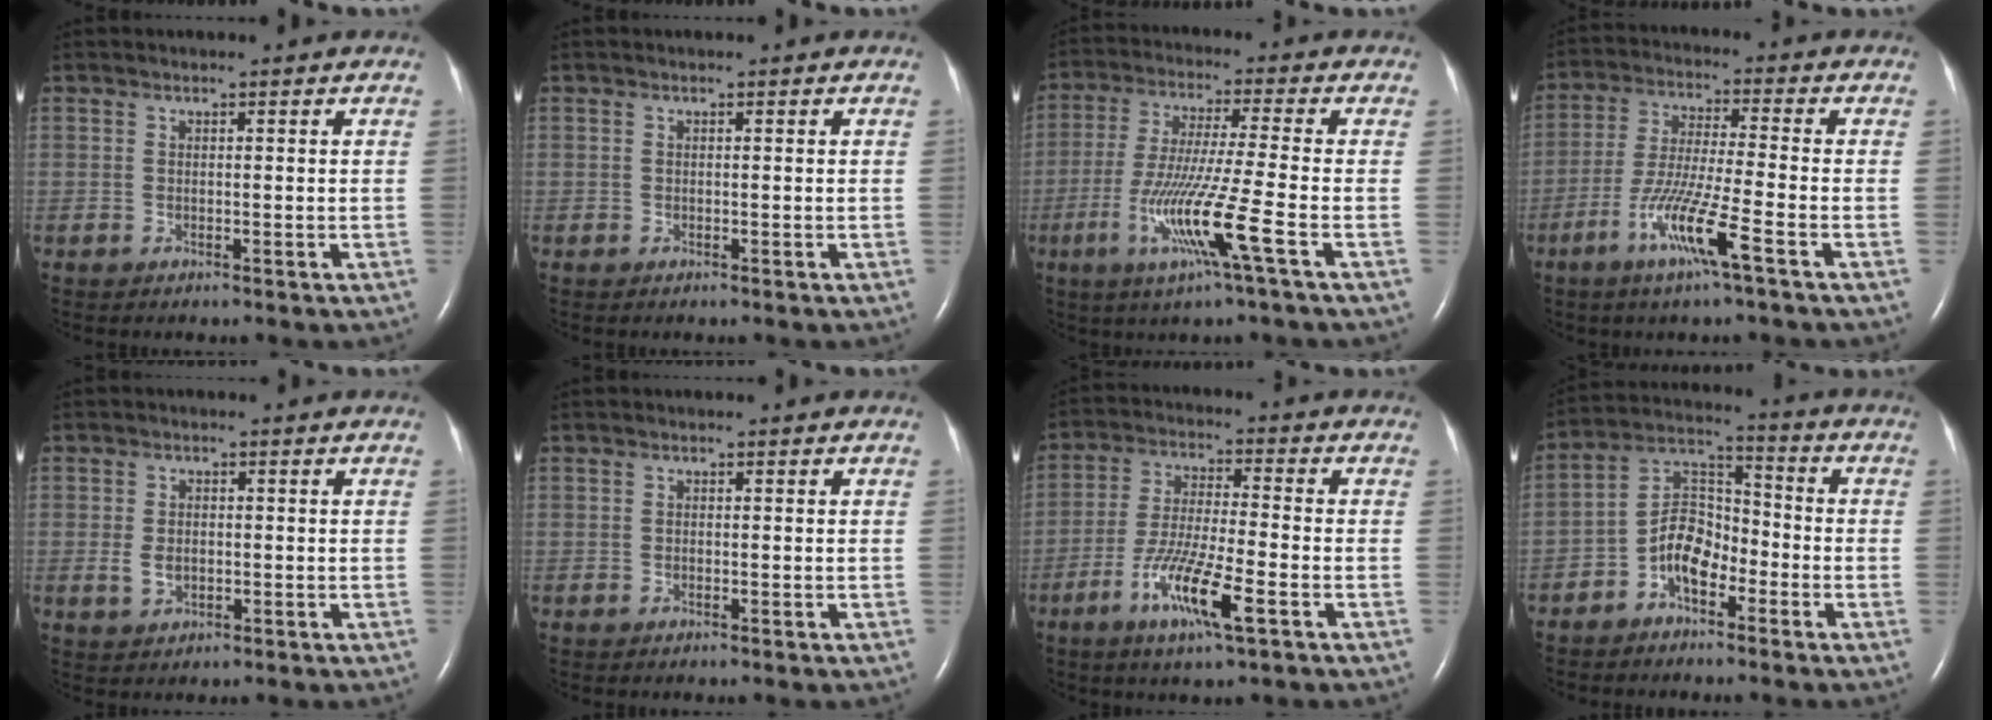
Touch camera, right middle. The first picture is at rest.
{"total": 0.0}
{"total": 11.1, "force": [-4.4, -1.4, 10.1], "torque": [-0.204, -0.026, -0.085]}
{"total": 9.6, "force": [-4.9, -0.4, 8.3], "torque": [-0.169, -0.015, -0.096]}
{"total": 3.0, "force": [-0.4, 2.1, 2.1], "torque": [-0.045, -0.001, -0.003]}
{"total": 0.0}
{"total": 10.4, "force": [-4.9, 1.0, 9.2], "torque": [-0.183, -0.016, -0.090]}
{"total": 7.7, "force": [-3.7, 4.2, 5.2], "torque": [-0.105, 0.028, -0.073]}